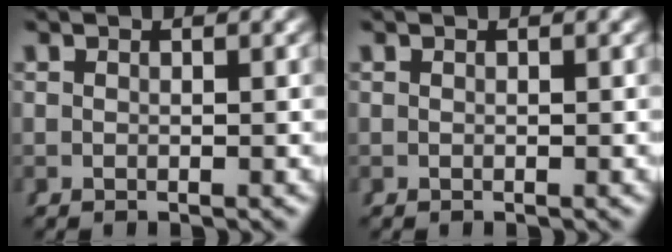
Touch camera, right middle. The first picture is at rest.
{"total": 0.0}